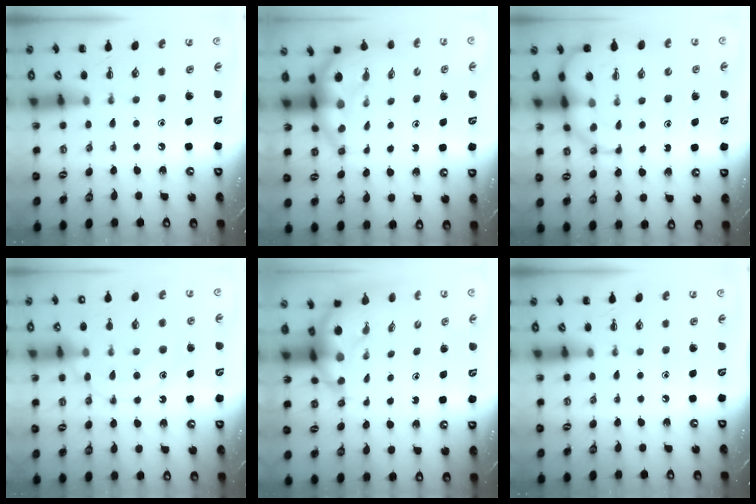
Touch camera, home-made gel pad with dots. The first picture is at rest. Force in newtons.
{"total": 6.9, "press": 6.8, "slide": 1.2}
{"total": 11.7, "press": 11.3, "slide": 3.2}
{"total": 15.2, "press": 15.2, "slide": 0.9}
{"total": 7.0, "press": 6.9, "slide": 1.3}
{"total": 0.0}